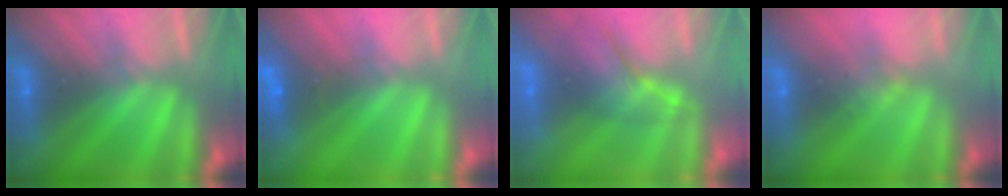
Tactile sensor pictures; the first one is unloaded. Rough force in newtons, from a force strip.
{"total": 4.9}
{"total": 2.4}
{"total": 4.5}